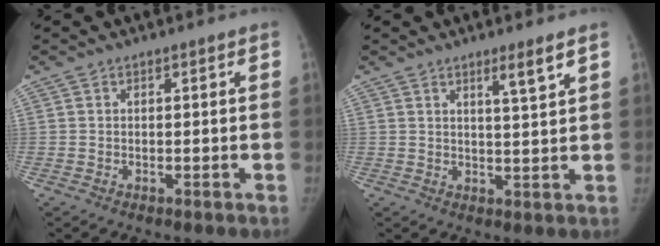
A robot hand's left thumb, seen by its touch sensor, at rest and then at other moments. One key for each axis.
{"total": 4.1, "fx": 2.6, "fy": -0.1, "fz": 3.2, "tx": -0.051, "ty": -0.025, "tz": 0.045}